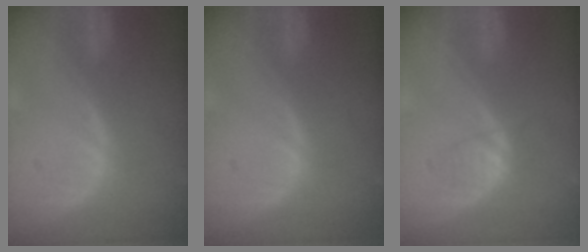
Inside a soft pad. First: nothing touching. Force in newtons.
{"total": 0.0}
{"total": 2.1, "press": 2.1, "slide": 0.3}